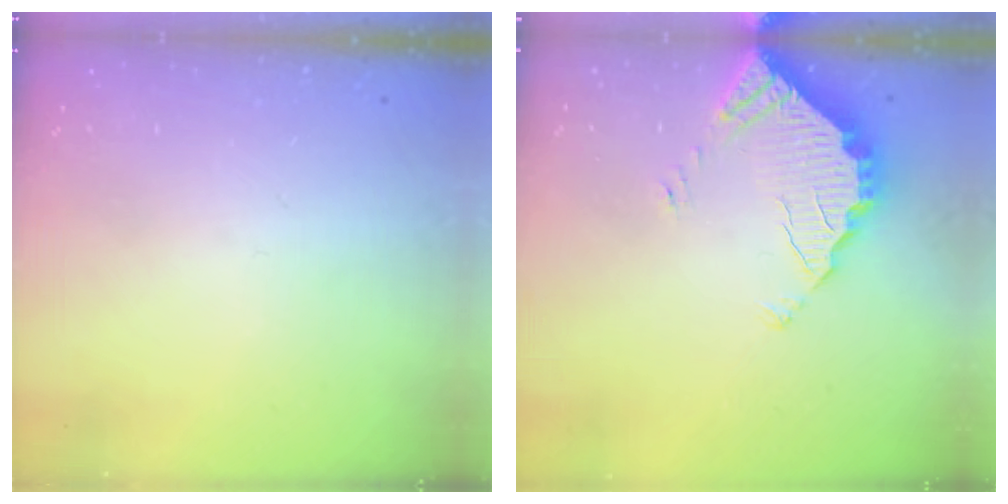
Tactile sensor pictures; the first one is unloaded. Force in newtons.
{"total": 3.5, "press": 3.5, "slide": 0.2}